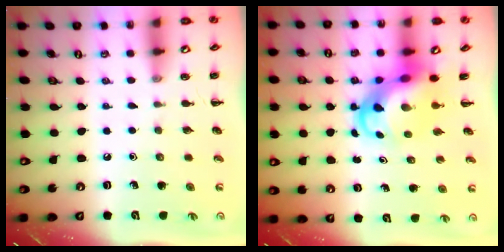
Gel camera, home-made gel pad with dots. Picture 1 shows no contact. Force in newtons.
{"total": 6.6, "press": 6.3, "slide": 2.2}